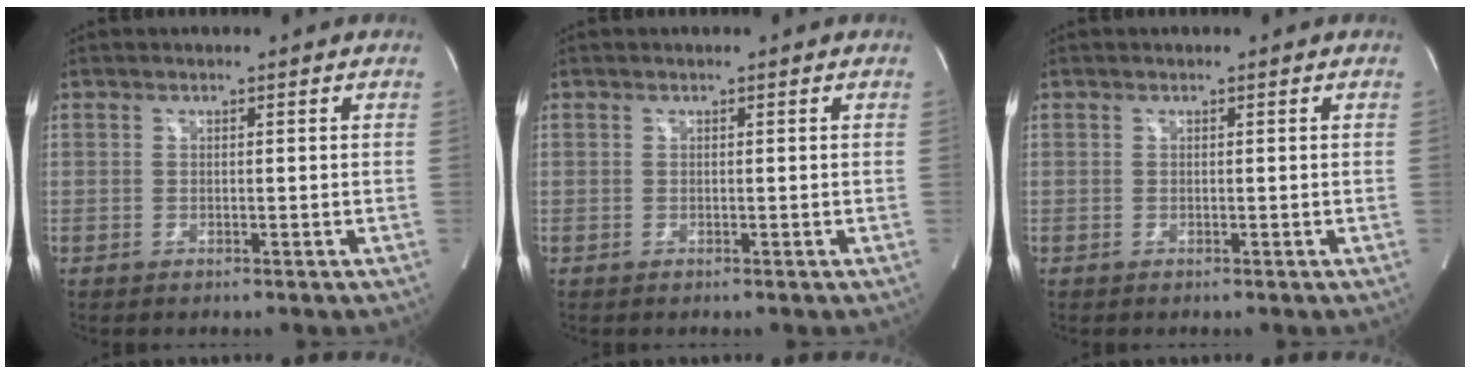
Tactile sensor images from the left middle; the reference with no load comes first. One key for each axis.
{"total": 0.0}
{"total": 0.0}